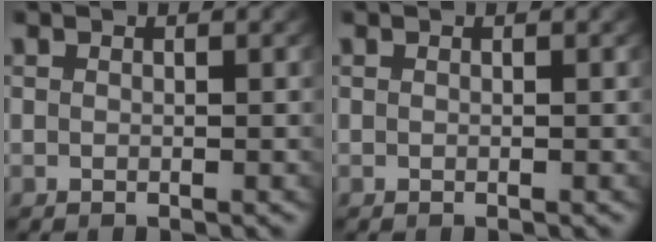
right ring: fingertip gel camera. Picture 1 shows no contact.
{"total": 0.6, "force": [-0.1, -0.6, -0.3], "torque": [0.005, -0.012, 0.009]}